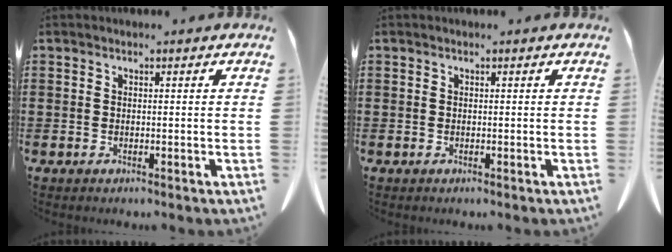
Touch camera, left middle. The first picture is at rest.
{"total": 0.0}